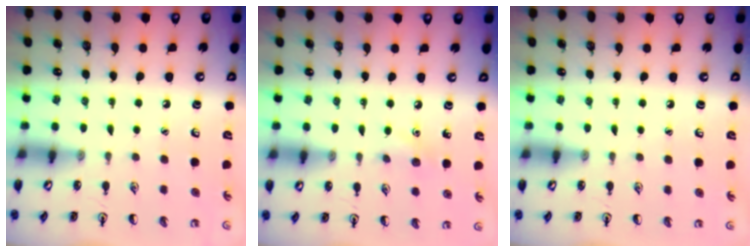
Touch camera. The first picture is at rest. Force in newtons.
{"total": 5.6, "press": 5.3, "slide": 1.8}
{"total": 0.0}